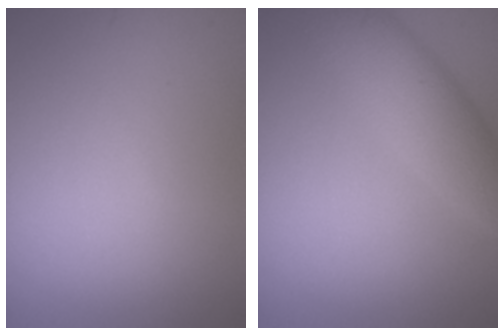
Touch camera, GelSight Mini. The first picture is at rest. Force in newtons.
{"total": 5.0, "press": 5.0, "slide": 0.2}